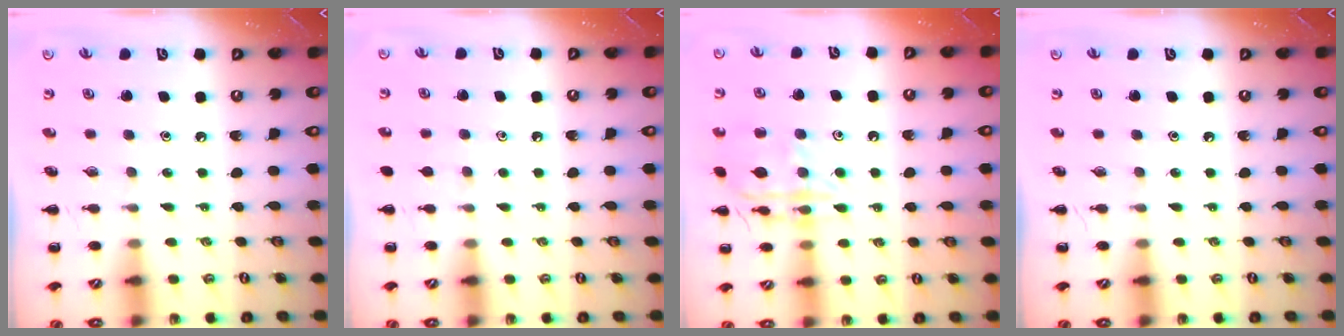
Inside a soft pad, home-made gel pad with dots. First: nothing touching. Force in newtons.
{"total": 1.5, "press": 1.3, "slide": 0.7}
{"total": 14.8, "press": 14.7, "slide": 1.1}
{"total": 0.0}